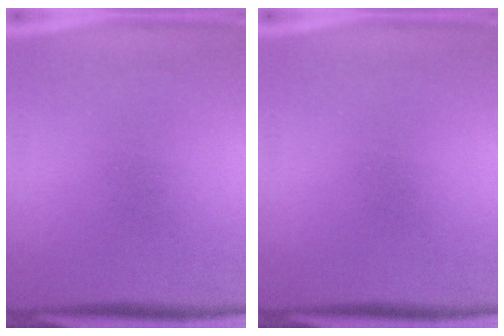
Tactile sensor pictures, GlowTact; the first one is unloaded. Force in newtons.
{"total": 0.0}